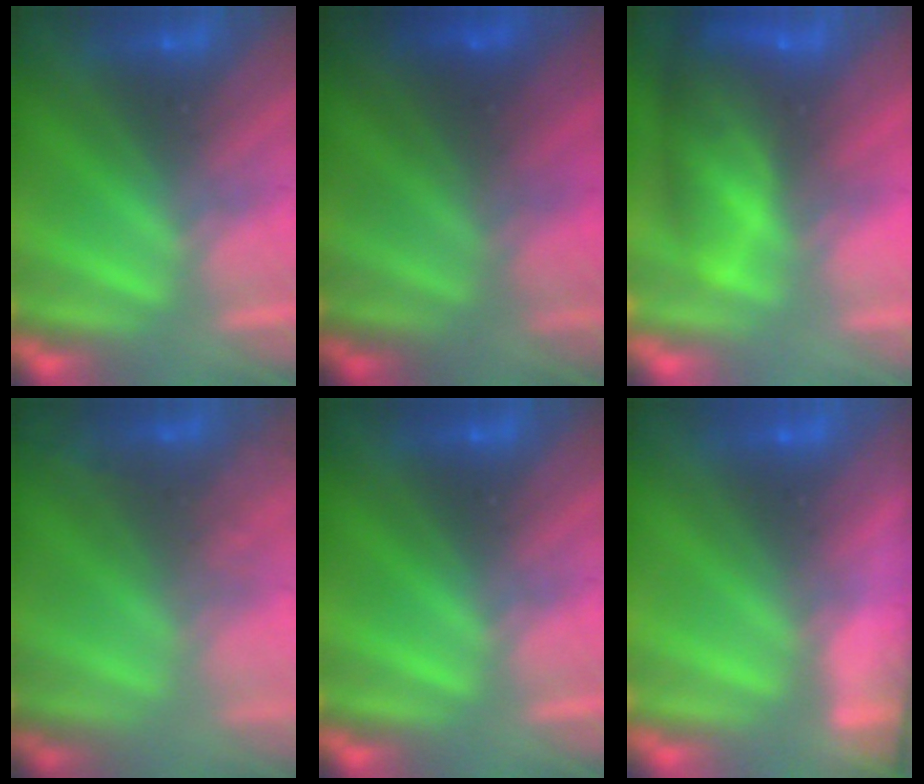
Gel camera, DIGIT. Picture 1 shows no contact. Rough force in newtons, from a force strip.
{"total": 6.9}
{"total": 7.8}
{"total": 7.5}
{"total": 0.0}
{"total": 11.5}